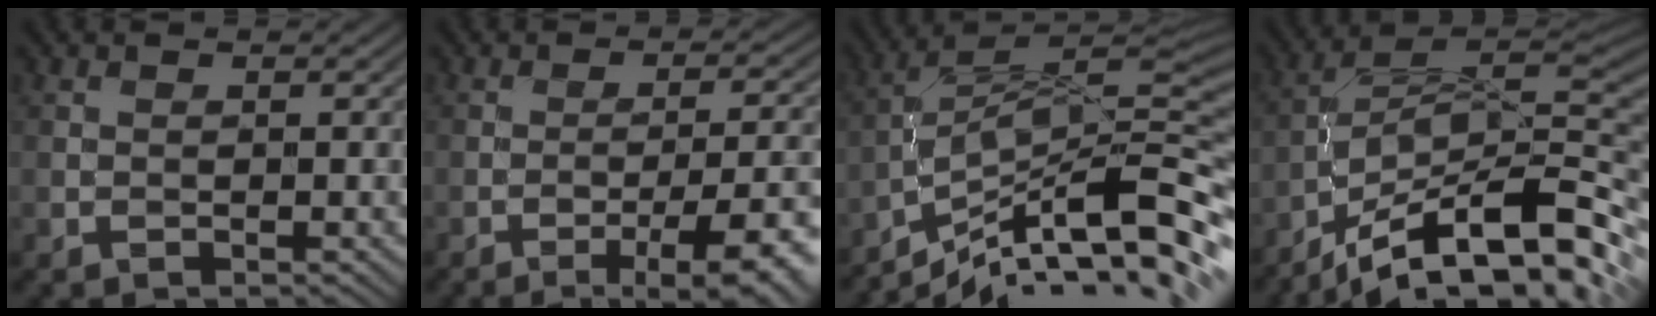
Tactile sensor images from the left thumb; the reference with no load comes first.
{"total": 10.5, "force": [-5.7, 2.6, 8.4], "torque": [-0.118, 0.012, -0.071]}
{"total": 13.7, "force": [-7.2, 3.4, 11.2], "torque": [-0.215, 0.015, -0.122]}
{"total": 14.9, "force": [-8.8, 4.2, 11.2], "torque": [-0.206, 0.012, -0.153]}